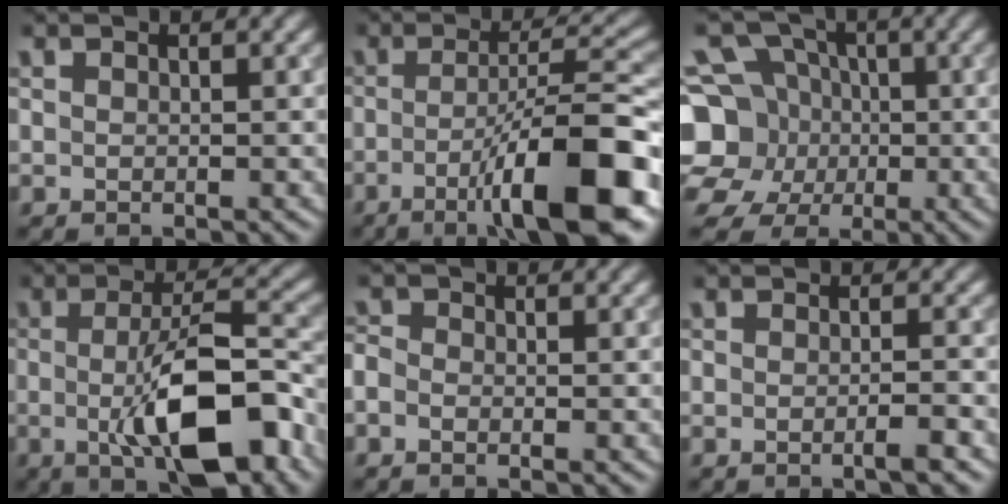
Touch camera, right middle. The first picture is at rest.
{"total": 10.9, "force": [-4.3, 2.2, 9.7], "torque": [-0.138, 0.007, -0.073]}
{"total": 11.3, "force": [-1.5, 10.3, 4.3], "torque": [-0.118, 0.012, -0.055]}
{"total": 9.9, "force": [-2.4, 3.1, 9.1], "torque": [-0.148, -0.004, -0.039]}
{"total": 1.4, "force": [-0.7, 0.8, 0.9], "torque": [-0.017, -0.001, -0.020]}
{"total": 2.3, "force": [-1.0, 0.4, 2.0], "torque": [-0.022, -0.002, -0.024]}